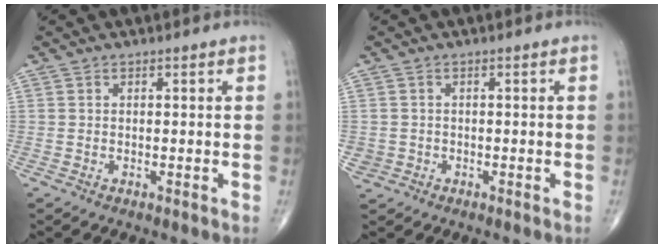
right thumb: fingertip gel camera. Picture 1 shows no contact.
{"total": 2.2, "force": [-0.4, 2.1, 0.5], "torque": [-0.005, 0.006, -0.003]}